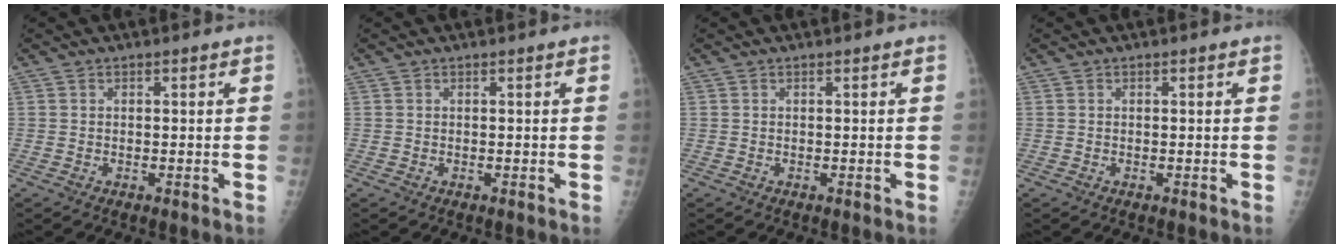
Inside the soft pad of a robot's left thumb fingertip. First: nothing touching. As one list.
[{"total": 0.0}, {"total": 0.0}, {"total": 0.0}]